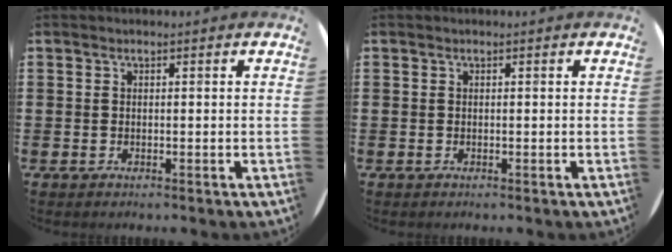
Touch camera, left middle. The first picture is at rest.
{"total": 0.0}